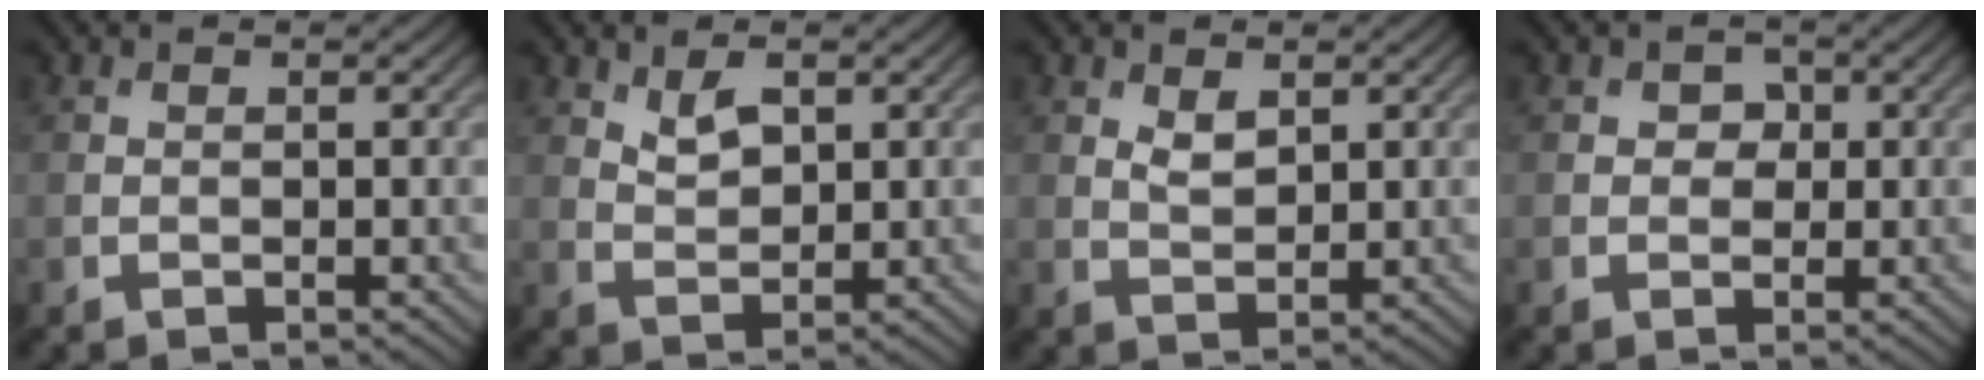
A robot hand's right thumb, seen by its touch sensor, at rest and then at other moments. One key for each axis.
{"total": 3.2, "fx": 1.7, "fy": 1.6, "fz": 2.1, "tx": -0.045, "ty": -0.005, "tz": 0.037}
{"total": 2.4, "fx": 1.1, "fy": 1.3, "fz": 1.6, "tx": -0.037, "ty": -0.005, "tz": 0.026}
{"total": 2.1, "fx": 0.4, "fy": 1.8, "fz": 1.0, "tx": -0.011, "ty": -0.002, "tz": -0.001}